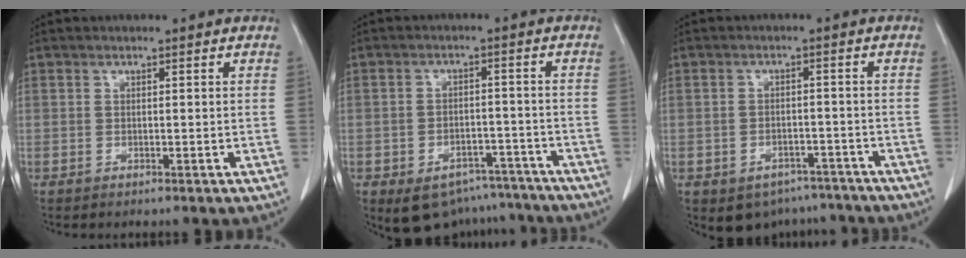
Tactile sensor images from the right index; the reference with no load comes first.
{"total": 9.4, "force": [-7.3, 5.4, 2.5], "torque": [-0.023, 0.023, -0.097]}
{"total": 7.3, "force": [-5.6, 4.6, 1.3], "torque": [-0.002, 0.014, -0.073]}